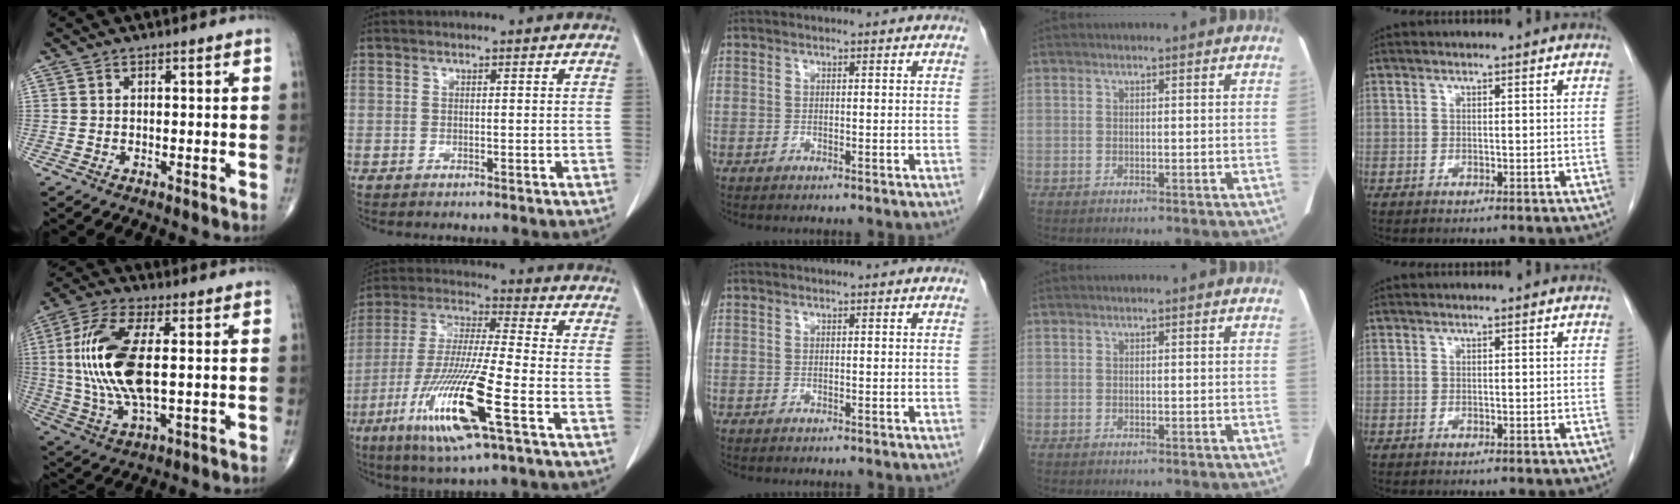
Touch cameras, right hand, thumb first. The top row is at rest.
{"thumb": {"total": 17.0, "force": [1.5, 6.8, 15.5], "torque": [-0.334, 0.000, 0.030]}, "index": {"total": 16.6, "force": [-6.8, 0.8, 15.1], "torque": [-0.315, -0.026, -0.125]}}